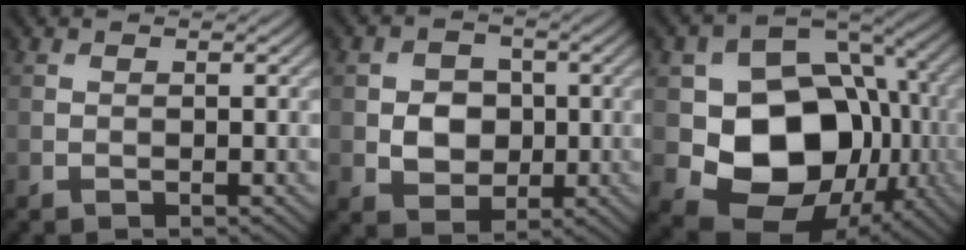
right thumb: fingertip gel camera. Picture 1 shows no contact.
{"total": 4.8, "force": [-0.2, 4.0, 2.5], "torque": [-0.051, -0.001, -0.011]}
{"total": 15.0, "force": [-1.8, 11.5, 9.5], "torque": [-0.143, -0.030, -0.032]}